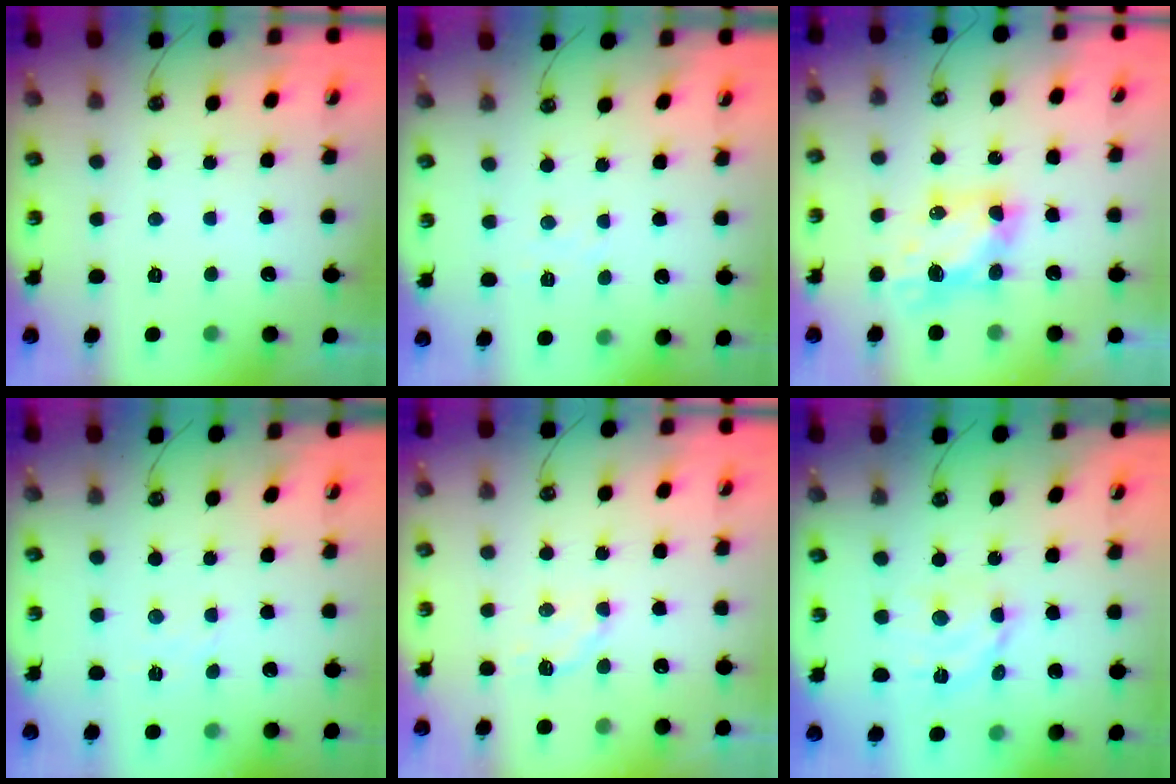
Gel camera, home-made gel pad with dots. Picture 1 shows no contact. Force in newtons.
{"total": 4.9, "press": 4.9, "slide": 0.6}
{"total": 6.4, "press": 6.3, "slide": 0.6}
{"total": 2.1, "press": 2.1, "slide": 0.4}
{"total": 5.2, "press": 5.0, "slide": 1.2}
{"total": 8.7, "press": 8.7, "slide": 0.5}